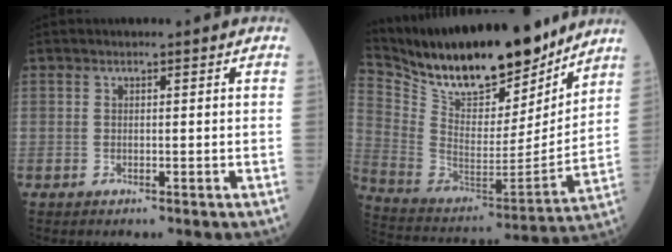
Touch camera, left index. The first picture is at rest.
{"total": 23.7, "force": [20.3, 5.8, 10.7], "torque": [-0.203, -0.015, 0.339]}